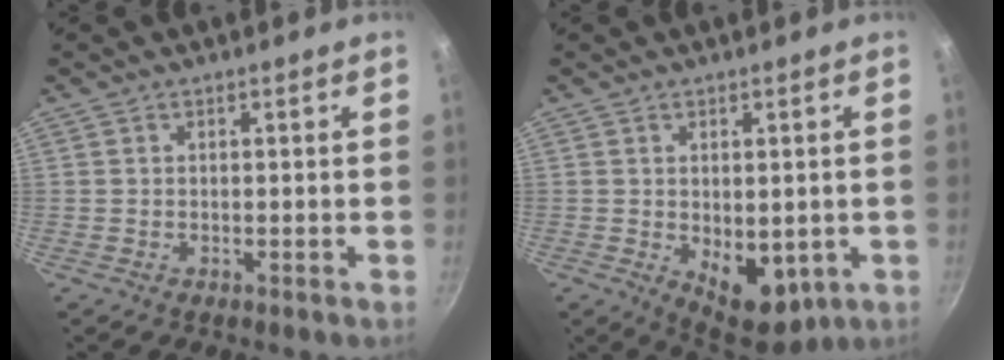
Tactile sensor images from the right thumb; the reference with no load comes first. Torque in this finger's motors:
{"motor_torque": [-0.61, 0.92, -0.27, 0.04, 0.14]}